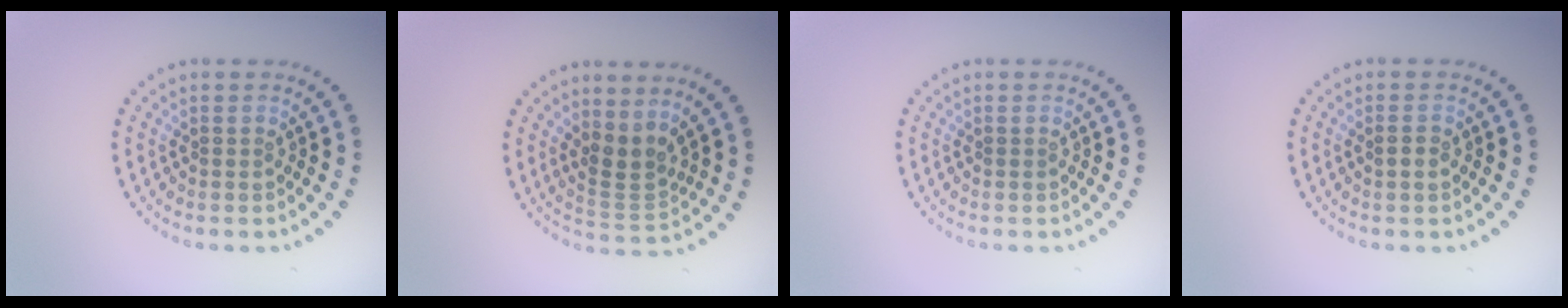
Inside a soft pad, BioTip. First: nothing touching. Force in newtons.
{"total": 2.5, "press": 1.9, "slide": 1.6}
{"total": 0.0}
{"total": 0.9, "press": 0.9, "slide": 0.2}